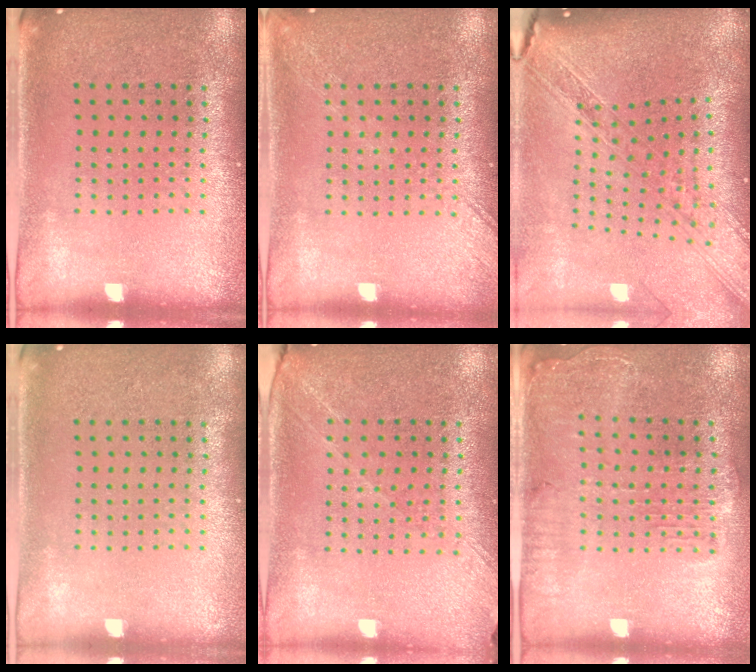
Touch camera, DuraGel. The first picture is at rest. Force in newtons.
{"total": 1.8, "press": 1.8, "slide": 0.2}
{"total": 2.8, "press": 2.2, "slide": 1.7}
{"total": 0.0}
{"total": 1.3, "press": 1.2, "slide": 0.5}
{"total": 1.7, "press": 1.6, "slide": 0.5}